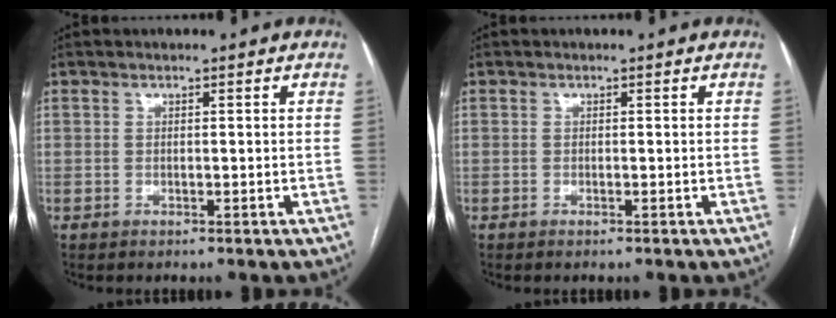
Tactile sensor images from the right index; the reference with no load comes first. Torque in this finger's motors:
{"motor_torque": [0.06, -0.05, 0.04, 0.01]}